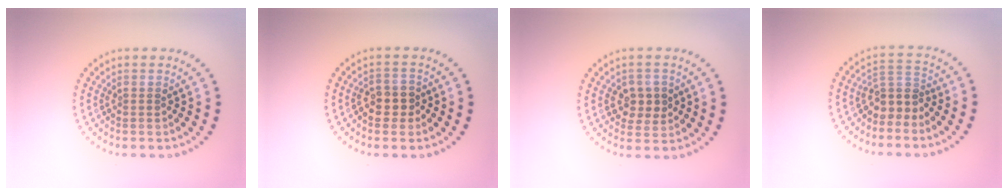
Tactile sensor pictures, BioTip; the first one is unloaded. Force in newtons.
{"total": 2.4, "press": 2.3, "slide": 0.7}
{"total": 2.7, "press": 2.7, "slide": 0.5}
{"total": 2.9, "press": 2.1, "slide": 1.9}